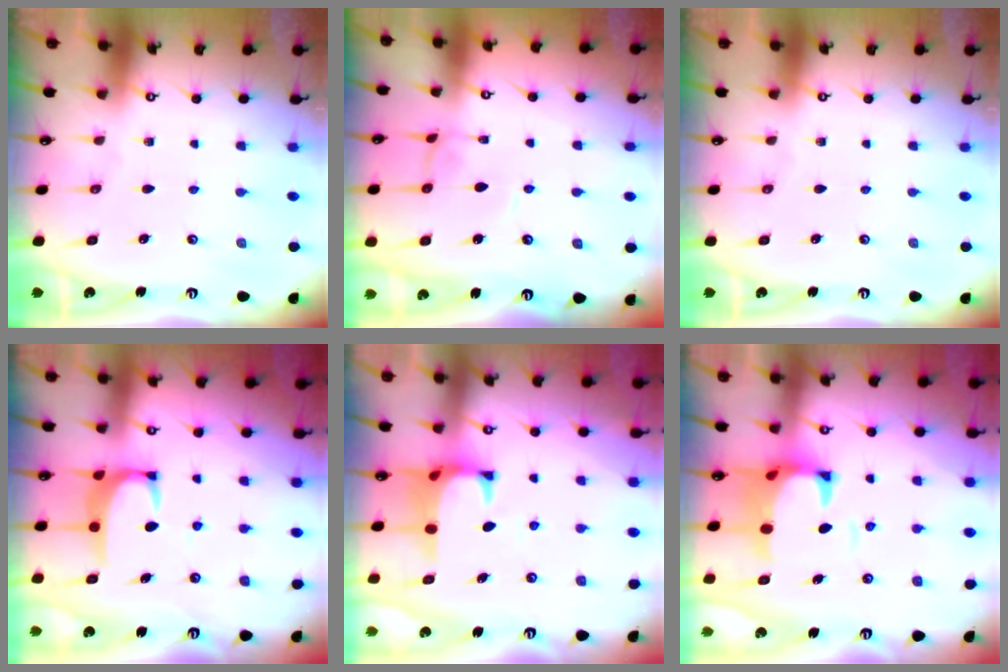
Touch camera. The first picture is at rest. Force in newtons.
{"total": 2.3, "press": 2.3, "slide": 0.2}
{"total": 0.0}
{"total": 2.6, "press": 2.6, "slide": 0.3}
{"total": 1.0, "press": 0.7, "slide": 0.8}
{"total": 2.8, "press": 2.5, "slide": 1.1}